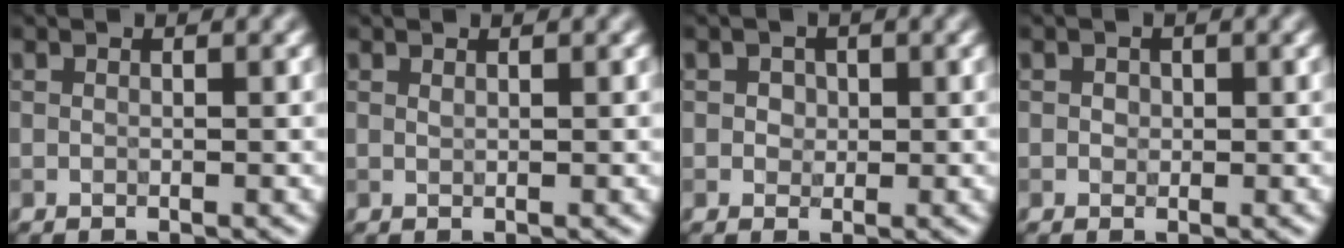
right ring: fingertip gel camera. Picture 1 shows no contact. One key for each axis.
{"total": 0.0}
{"total": 1.6, "fx": 0.5, "fy": 1.3, "fz": 0.7, "tx": -0.009, "ty": 0.007, "tz": 0.005}
{"total": 0.8, "fx": 0.1, "fy": 0.7, "fz": 0.2, "tx": -0.001, "ty": 0.000, "tz": 0.003}